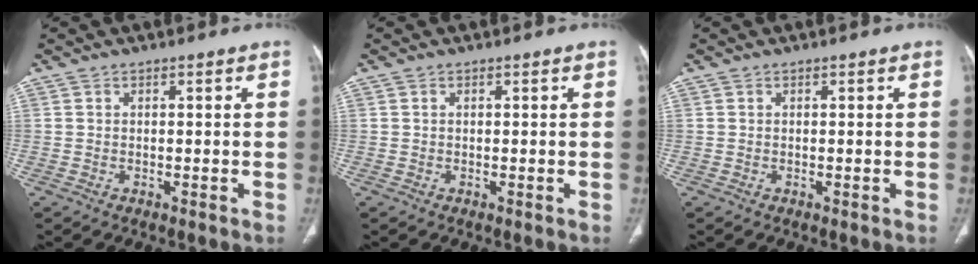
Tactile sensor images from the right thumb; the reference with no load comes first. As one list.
[{"total": 0.0}, {"total": 0.0}]